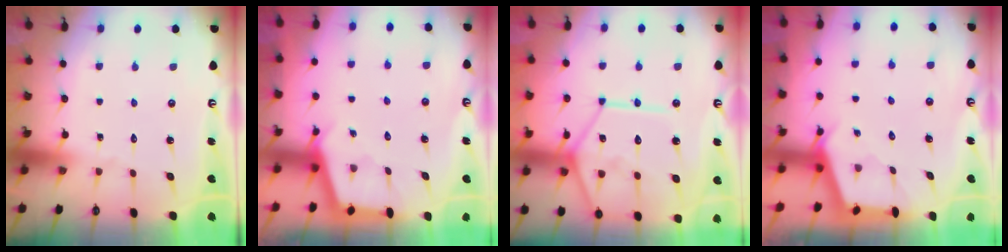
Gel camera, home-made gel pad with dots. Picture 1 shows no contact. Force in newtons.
{"total": 2.9, "press": 2.9, "slide": 0.3}
{"total": 15.1, "press": 15.0, "slide": 1.8}
{"total": 2.5, "press": 2.5, "slide": 0.3}